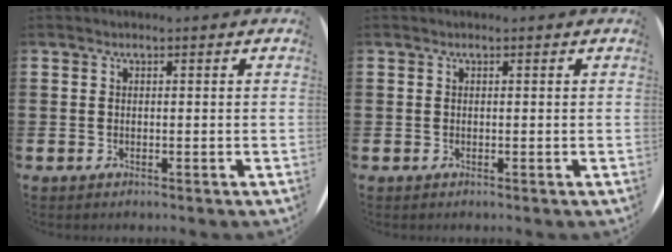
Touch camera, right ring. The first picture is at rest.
{"total": 0.0}